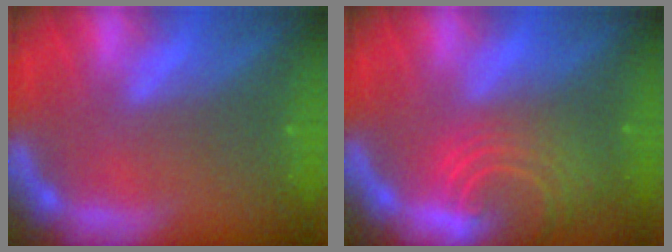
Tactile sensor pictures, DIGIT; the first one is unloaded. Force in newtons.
{"total": 7.6}